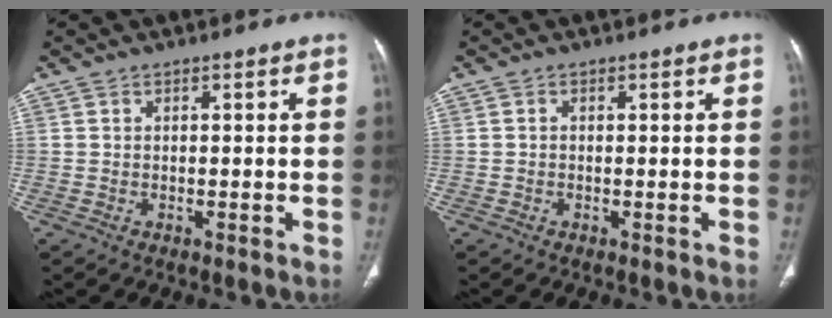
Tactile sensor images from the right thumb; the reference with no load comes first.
{"total": 0.0}